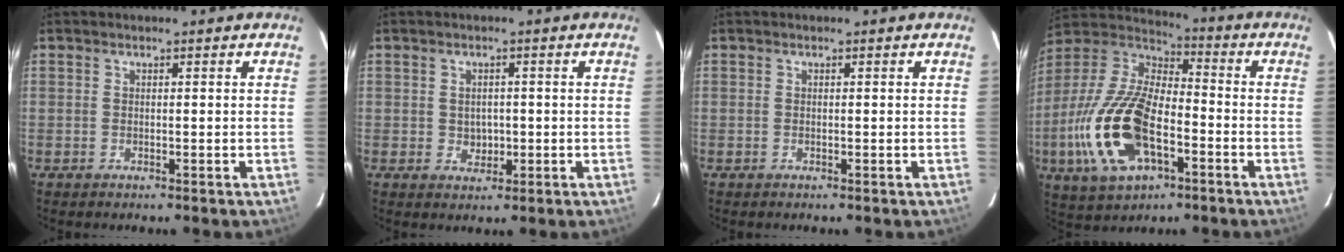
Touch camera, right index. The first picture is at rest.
{"total": 2.9, "force": [-0.2, 2.6, 1.3], "torque": [-0.019, 0.003, 0.003]}
{"total": 0.0}
{"total": 21.3, "force": [-7.0, 10.3, 17.3], "torque": [-0.380, -0.017, -0.130]}